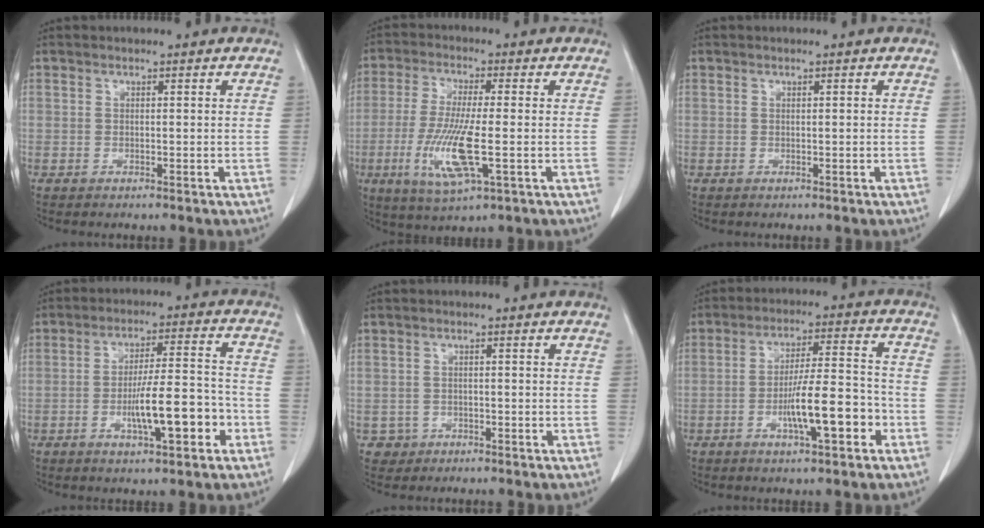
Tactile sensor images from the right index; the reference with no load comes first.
{"total": 10.4, "force": [-2.6, 1.3, 10.0], "torque": [-0.208, -0.020, -0.048]}
{"total": 0.0}
{"total": 10.2, "force": [-3.7, 1.9, 9.3], "torque": [-0.154, 0.013, -0.055]}
{"total": 2.3, "force": [-1.0, 2.1, -0.2], "torque": [0.008, 0.011, -0.016]}
{"total": 10.1, "force": [-3.8, 1.6, 9.2], "torque": [-0.155, 0.011, -0.060]}